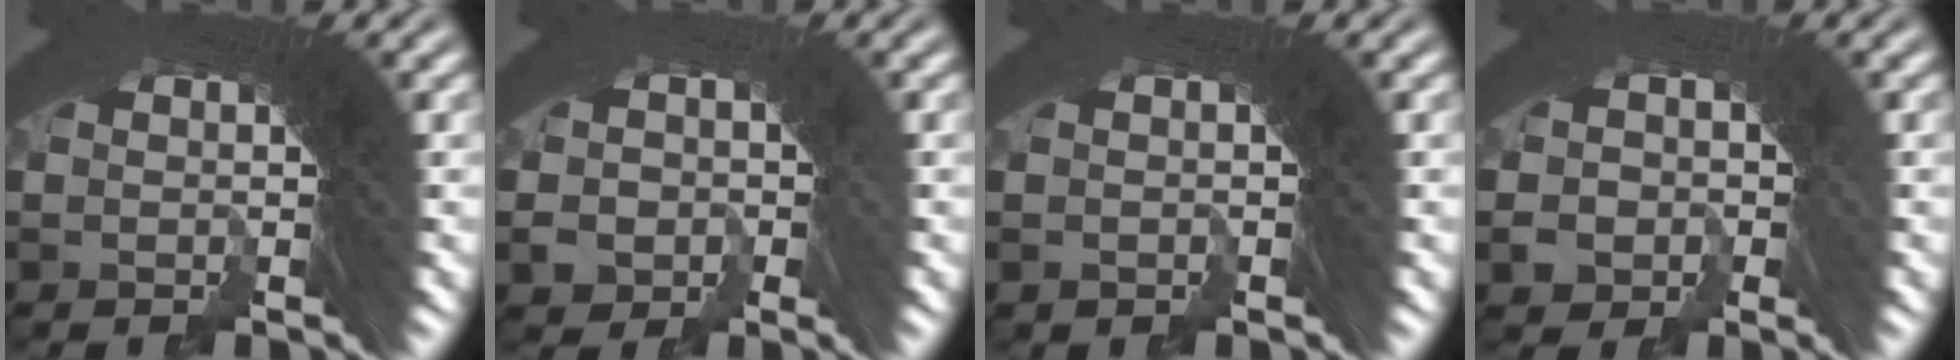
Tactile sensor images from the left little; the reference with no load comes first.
{"total": 4.1, "force": [-1.3, 3.7, 0.9], "torque": [-0.031, -0.011, -0.023]}
{"total": 0.8, "force": [-0.6, 0.1, -0.4], "torque": [0.012, -0.004, -0.004]}
{"total": 3.4, "force": [-1.3, 3.1, 0.6], "torque": [-0.020, -0.005, -0.027]}